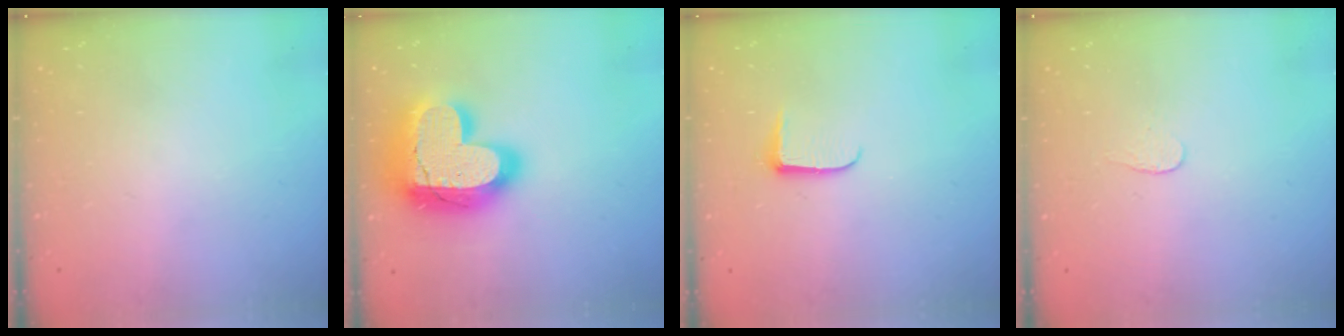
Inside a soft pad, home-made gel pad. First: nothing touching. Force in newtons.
{"total": 27.3, "press": 27.2, "slide": 2.0}
{"total": 6.2, "press": 6.1, "slide": 0.8}
{"total": 2.7, "press": 2.7, "slide": 0.3}